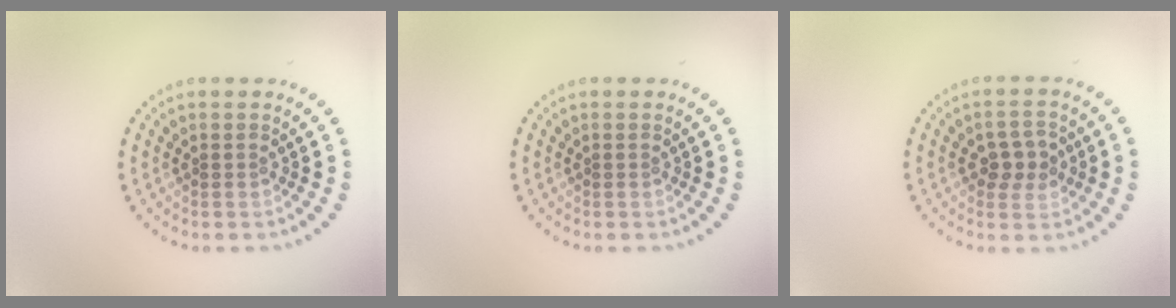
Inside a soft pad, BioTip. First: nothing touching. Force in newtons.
{"total": 0.0}
{"total": 2.5, "press": 2.5, "slide": 0.3}